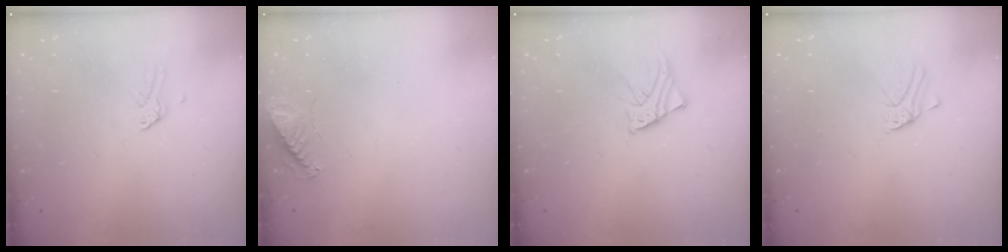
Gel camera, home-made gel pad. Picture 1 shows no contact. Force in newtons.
{"total": 7.6, "press": 7.6, "slide": 0.6}
{"total": 2.8, "press": 2.8, "slide": 0.2}
{"total": 2.7, "press": 2.7, "slide": 0.2}